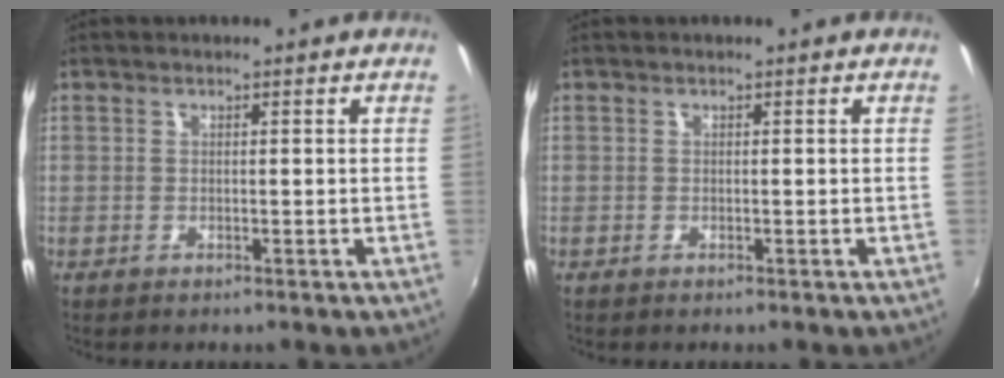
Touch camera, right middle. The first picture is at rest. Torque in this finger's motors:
{"motor_torque": [0.09, 0.12, 0.01, 0.00]}